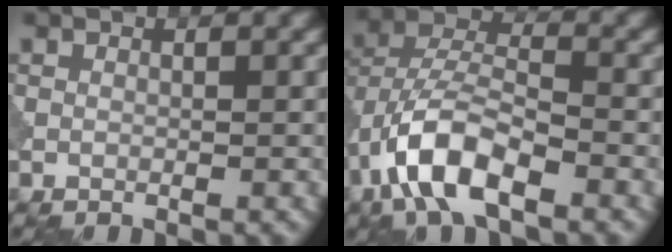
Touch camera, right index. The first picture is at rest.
{"total": 8.0, "force": [-4.2, 3.4, 5.9], "torque": [-0.111, 0.008, -0.088]}